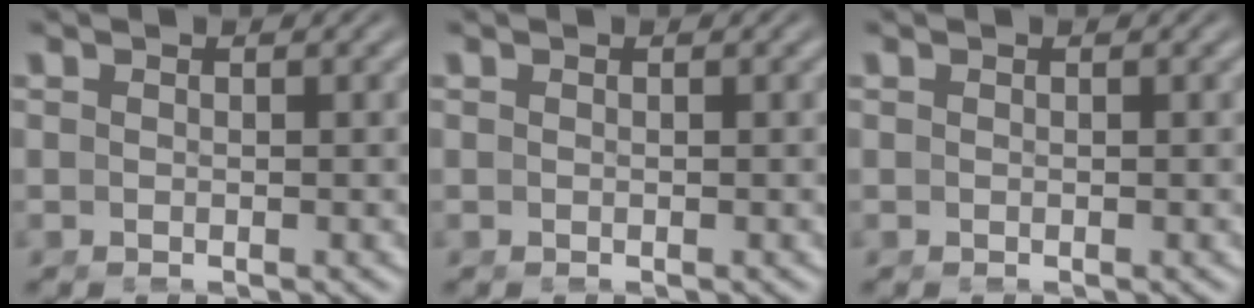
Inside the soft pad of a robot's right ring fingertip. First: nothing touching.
{"total": 0.0}
{"total": 0.0}